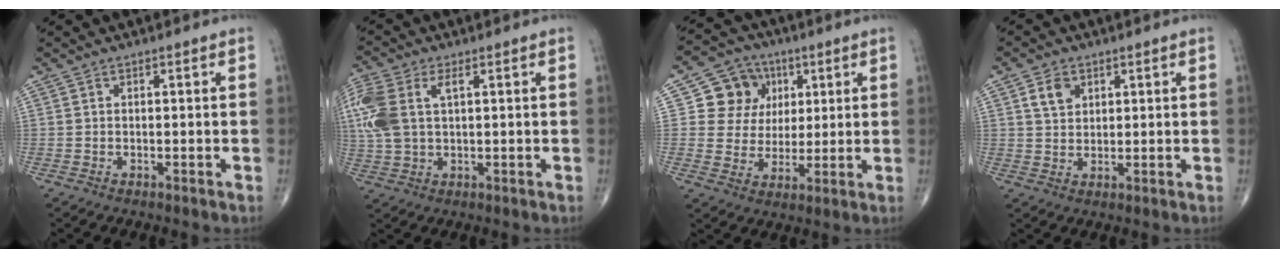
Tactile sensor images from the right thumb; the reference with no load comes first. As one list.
[{"total": 12.6, "force": [3.2, 7.1, 9.9], "torque": [-0.264, 0.016, 0.065]}, {"total": 10.7, "force": [3.4, 9.6, 3.2], "torque": [-0.006, -0.001, 0.056]}, {"total": 4.5, "force": [2.0, 3.2, 2.3], "torque": [-0.029, -0.008, 0.038]}]